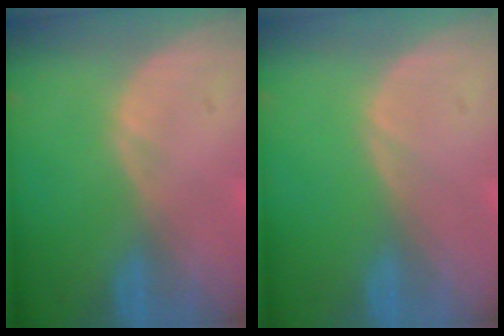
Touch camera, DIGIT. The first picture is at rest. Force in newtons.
{"total": 0.0}